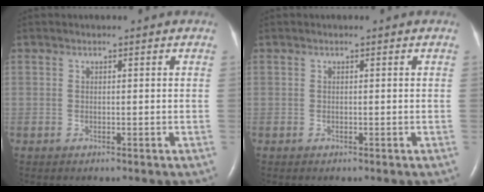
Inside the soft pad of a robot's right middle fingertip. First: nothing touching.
{"total": 0.0}